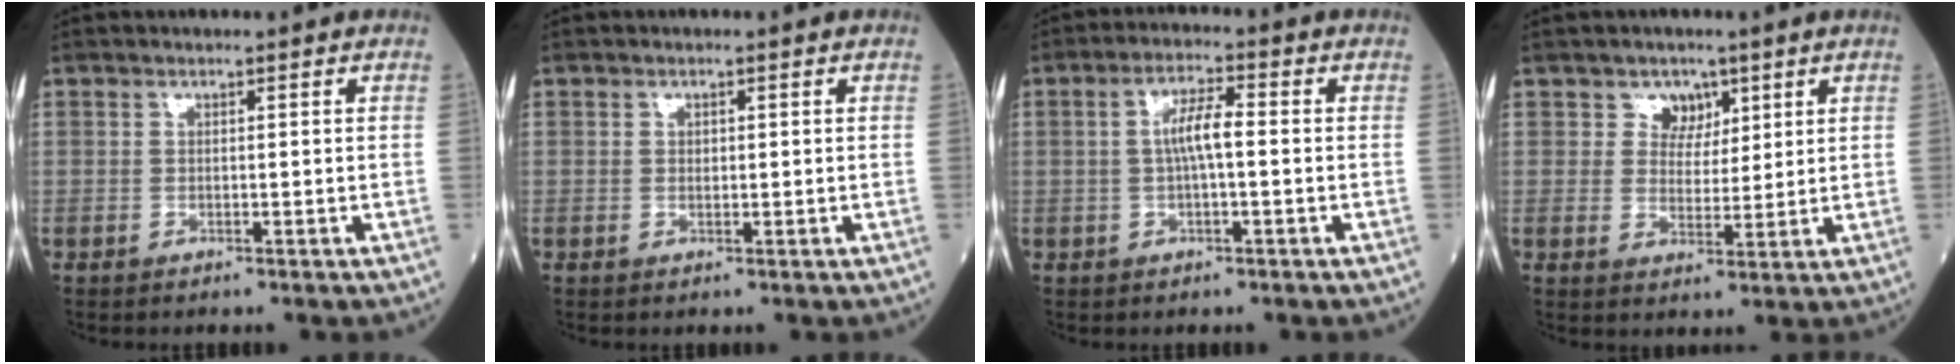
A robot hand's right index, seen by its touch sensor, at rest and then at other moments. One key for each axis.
{"total": 0.9, "fx": 0.3, "fy": 0.7, "fz": 0.6, "tx": -0.010, "ty": 0.000, "tz": 0.006}
{"total": 4.7, "fx": 0.0, "fy": 1.0, "fz": 4.6, "tx": -0.090, "ty": 0.014, "tz": -0.003}
{"total": 4.0, "fx": 2.3, "fy": 3.2, "fz": 0.8, "tx": -0.004, "ty": 0.002, "tz": 0.037}